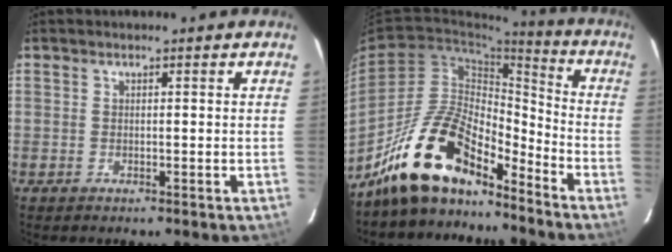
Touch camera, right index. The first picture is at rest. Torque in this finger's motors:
{"motor_torque": [1.13, -1.00, 1.05, 0.21]}